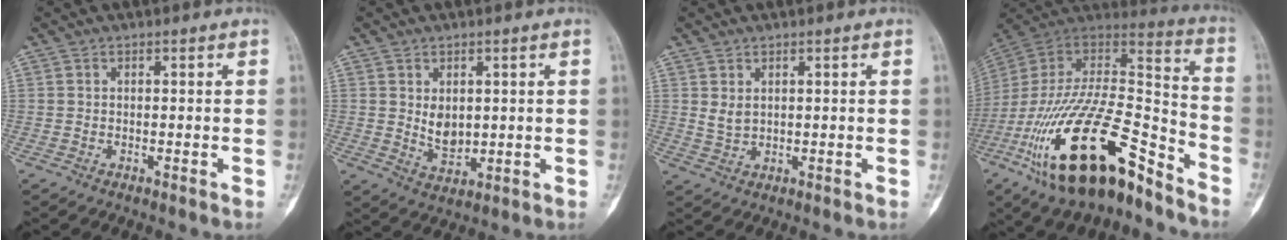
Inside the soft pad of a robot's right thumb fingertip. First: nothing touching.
{"total": 4.9, "force": [0.9, 3.4, 3.4], "torque": [-0.040, -0.016, 0.029]}
{"total": 2.6, "force": [1.1, 1.5, 1.8], "torque": [-0.029, -0.009, 0.030]}
{"total": 29.6, "force": [-17.0, 10.9, 21.6], "torque": [-0.414, 0.060, -0.292]}